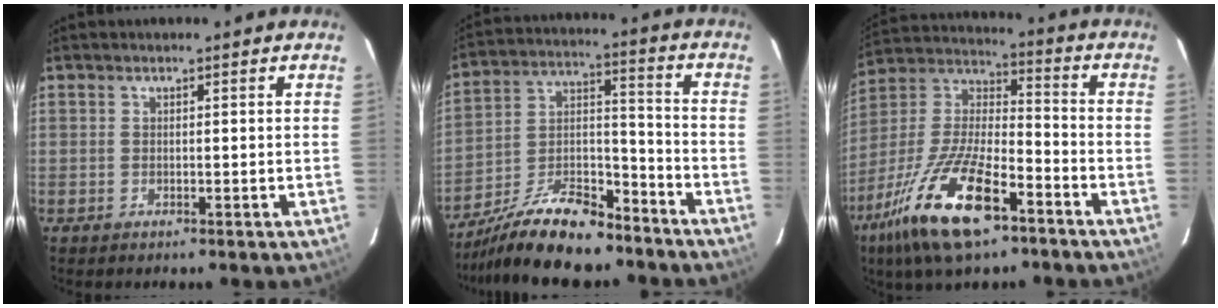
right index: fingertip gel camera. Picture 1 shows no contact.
{"total": 18.0, "force": [-14.0, 6.4, 9.5], "torque": [-0.191, 0.008, -0.239]}
{"total": 20.7, "force": [-12.0, 7.0, 15.3], "torque": [-0.318, -0.028, -0.226]}